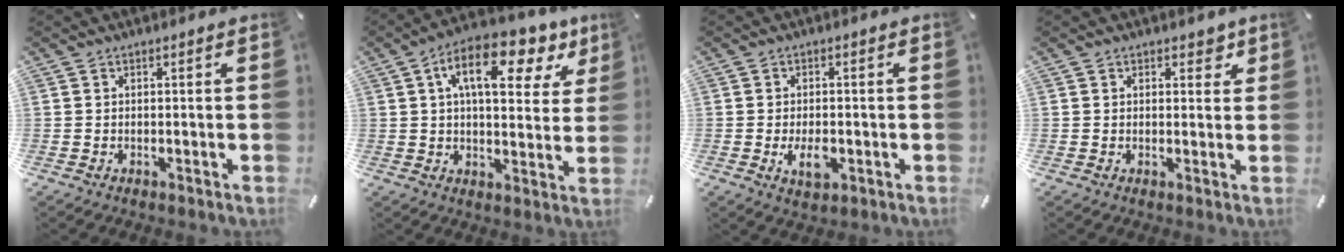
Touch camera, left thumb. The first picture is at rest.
{"total": 15.3, "force": [7.3, 7.2, 11.3], "torque": [-0.176, -0.027, 0.117]}
{"total": 5.1, "force": [-1.3, 2.9, 4.0], "torque": [-0.084, -0.005, -0.028]}
{"total": 2.8, "force": [1.5, 1.8, 1.5], "torque": [-0.001, -0.005, 0.018]}